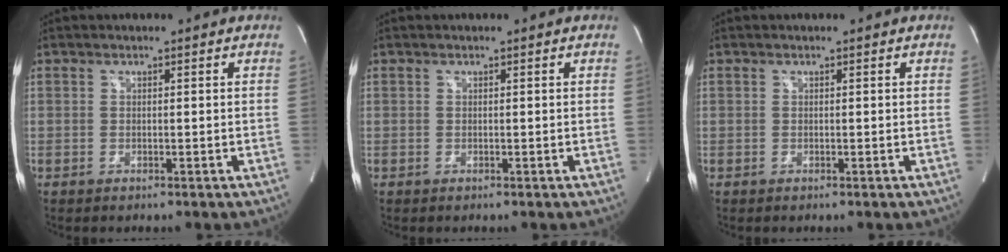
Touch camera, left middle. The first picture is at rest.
{"total": 0.0}
{"total": 0.0}